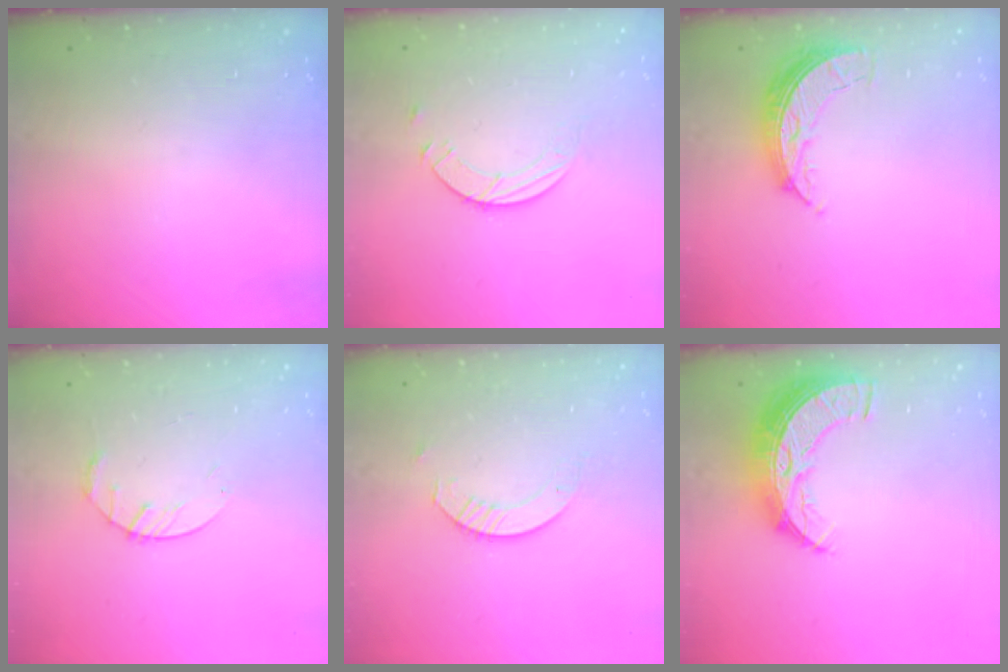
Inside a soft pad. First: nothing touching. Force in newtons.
{"total": 6.0, "press": 6.0, "slide": 0.6}
{"total": 7.2, "press": 7.2, "slide": 0.3}
{"total": 3.6, "press": 3.6, "slide": 0.6}
{"total": 4.1, "press": 4.1, "slide": 0.4}
{"total": 11.5, "press": 11.5, "slide": 0.9}